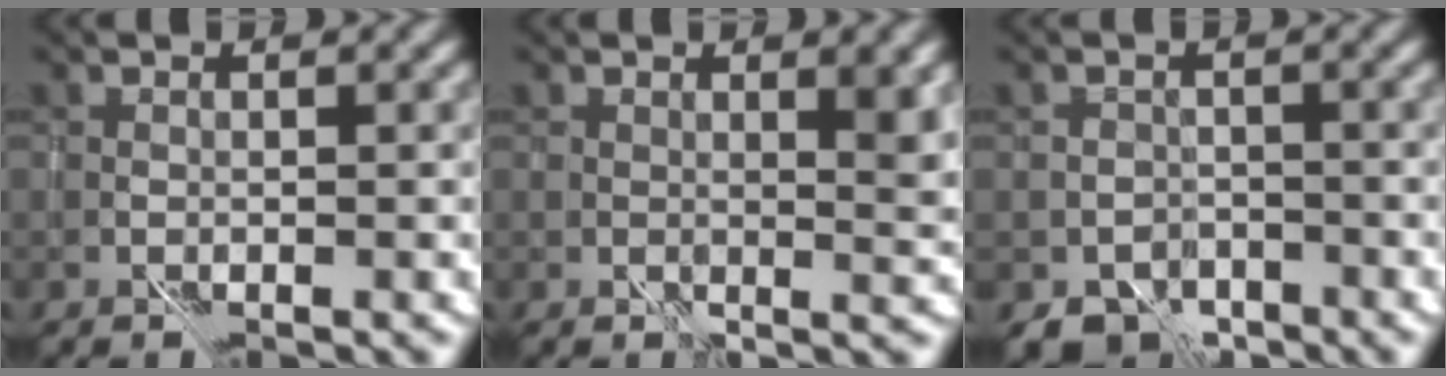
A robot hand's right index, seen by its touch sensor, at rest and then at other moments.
{"total": 2.7, "force": [1.8, 0.1, 2.0], "torque": [-0.024, 0.002, 0.033]}
{"total": 2.8, "force": [-1.8, 2.0, 0.7], "torque": [0.005, 0.002, -0.031]}